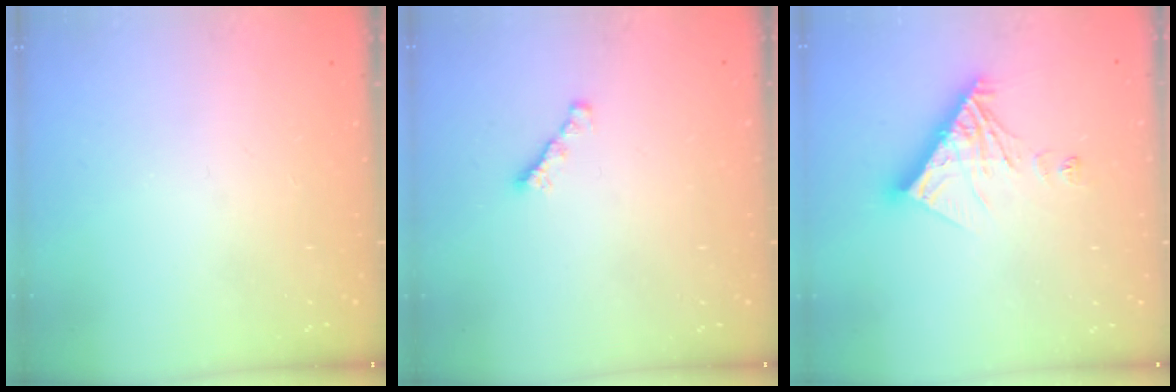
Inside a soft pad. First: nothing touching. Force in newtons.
{"total": 1.7, "press": 1.6, "slide": 0.5}
{"total": 11.1, "press": 11.0, "slide": 1.3}